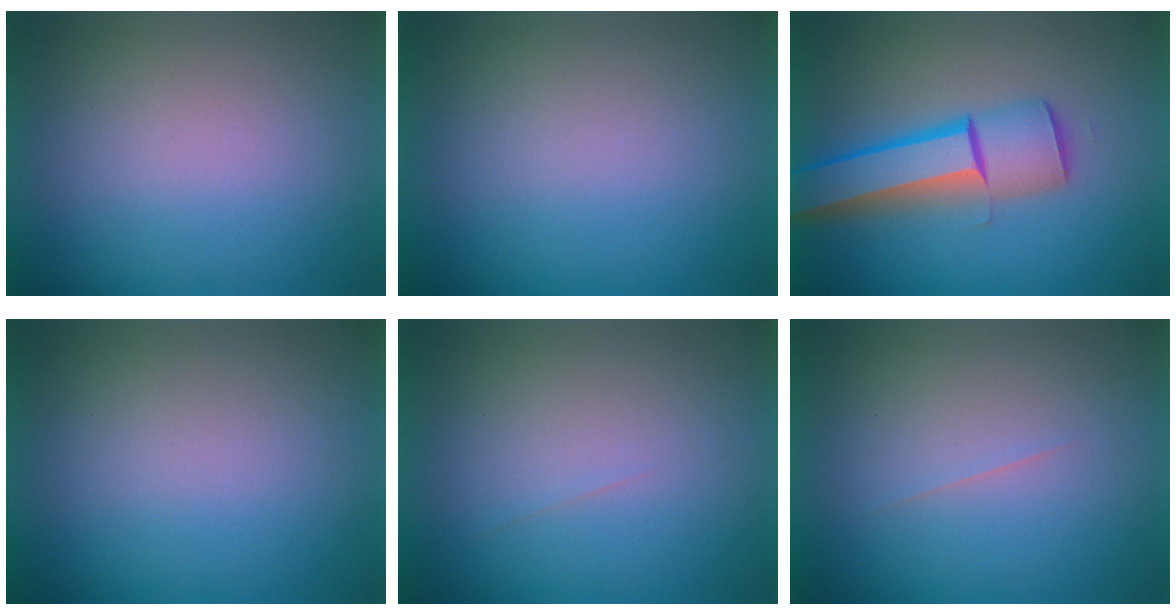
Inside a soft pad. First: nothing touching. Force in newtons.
{"total": 0.0}
{"total": 5.2}
{"total": 0.0}
{"total": 1.5}
{"total": 1.2}